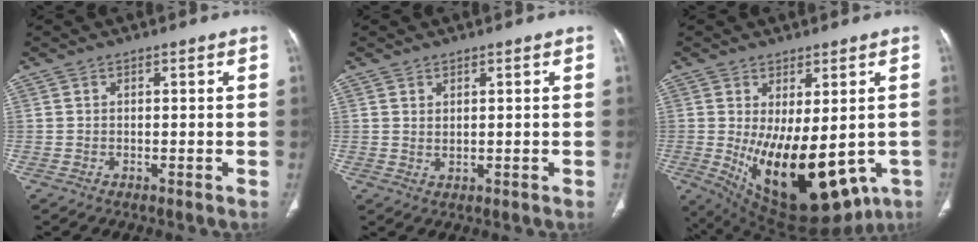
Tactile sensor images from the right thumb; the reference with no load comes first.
{"total": 1.3, "force": [0.7, 0.6, 0.9], "torque": [-0.016, -0.009, 0.019]}
{"total": 21.1, "force": [-4.6, 10.3, 17.8], "torque": [-0.247, -0.026, -0.034]}